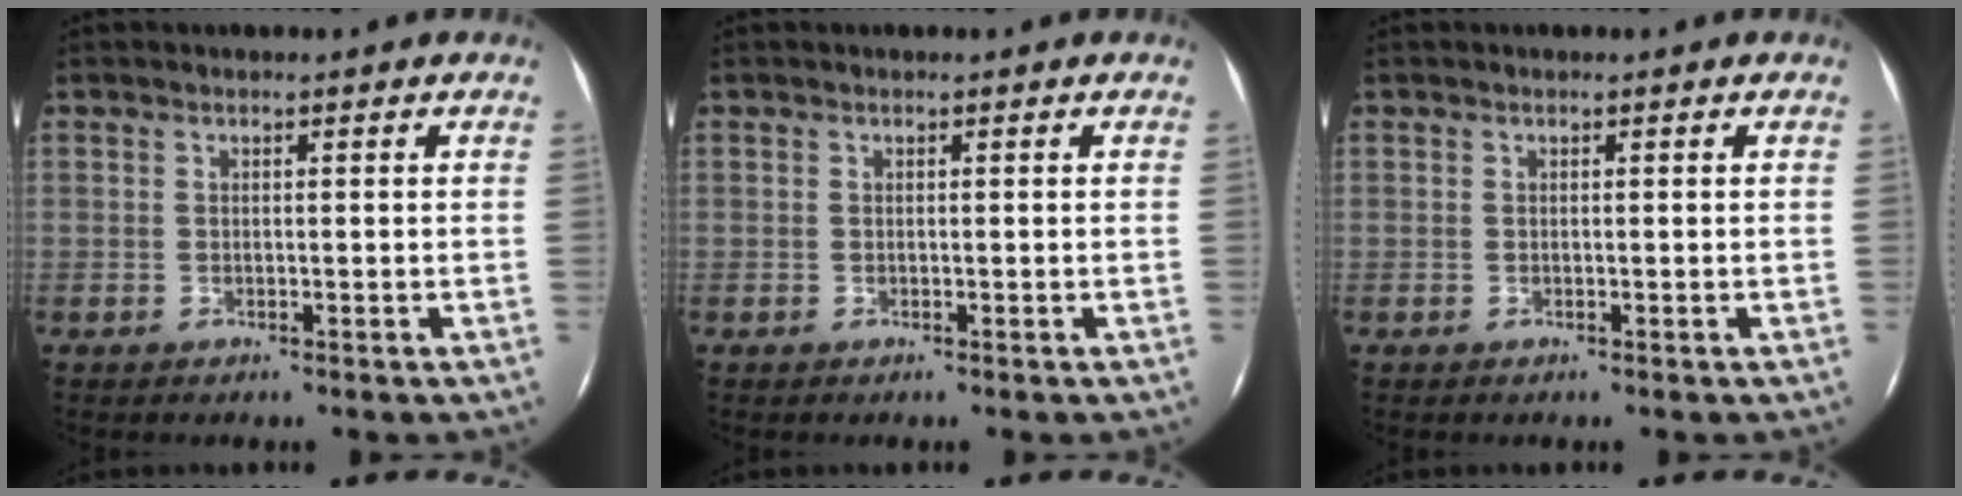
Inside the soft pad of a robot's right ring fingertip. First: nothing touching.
{"total": 0.0}
{"total": 0.0}